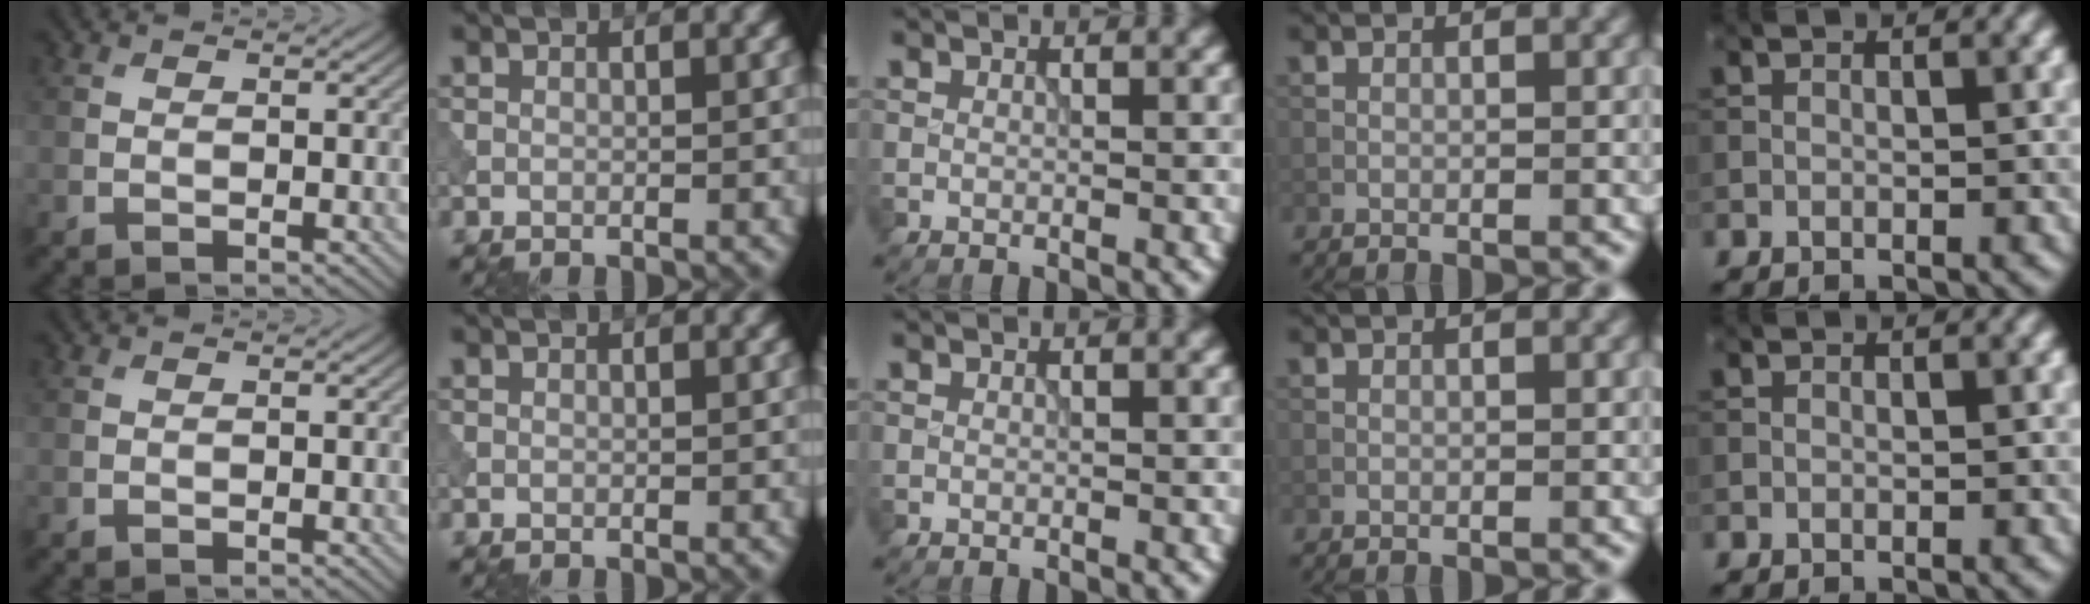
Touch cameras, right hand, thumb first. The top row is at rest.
{}